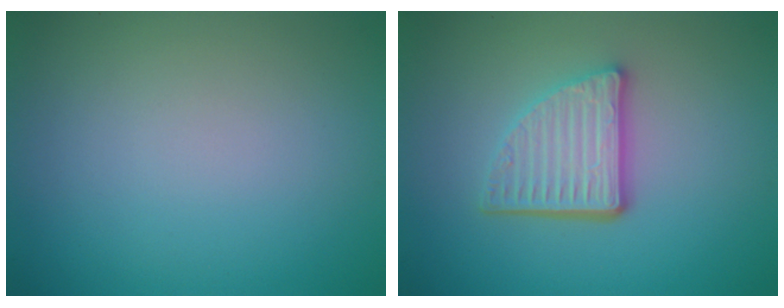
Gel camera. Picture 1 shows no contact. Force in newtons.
{"total": 4.5, "press": 3.4, "slide": 3.0}